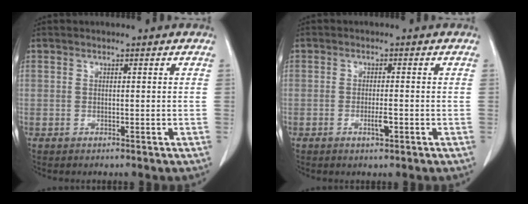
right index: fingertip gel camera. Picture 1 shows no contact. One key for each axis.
{"total": 2.1, "fx": -0.8, "fy": 0.4, "fz": 1.9, "tx": -0.035, "ty": -0.001, "tz": -0.014}